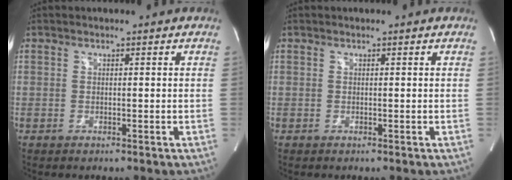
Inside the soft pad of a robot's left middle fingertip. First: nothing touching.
{"total": 0.0}